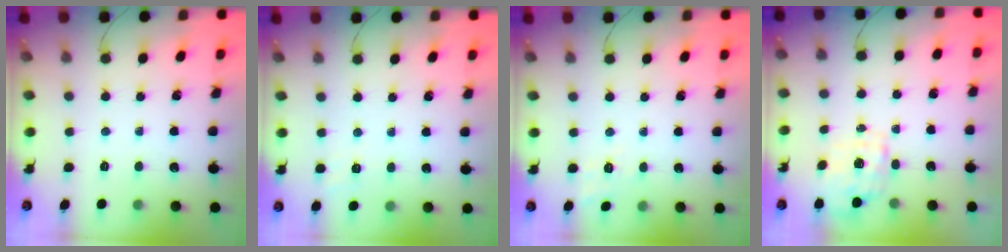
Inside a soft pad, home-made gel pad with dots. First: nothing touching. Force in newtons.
{"total": 2.9, "press": 2.6, "slide": 1.4}
{"total": 2.9, "press": 1.7, "slide": 2.3}
{"total": 1.7, "press": 1.6, "slide": 0.5}